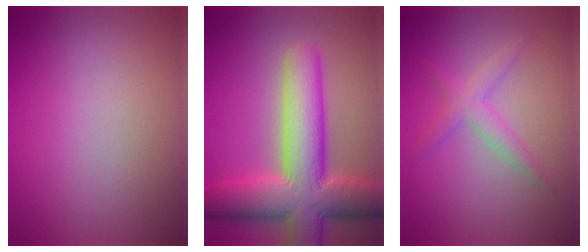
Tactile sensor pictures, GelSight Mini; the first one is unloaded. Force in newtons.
{"total": 11.1, "press": 11.0, "slide": 0.6}
{"total": 2.3, "press": 2.3, "slide": 0.2}